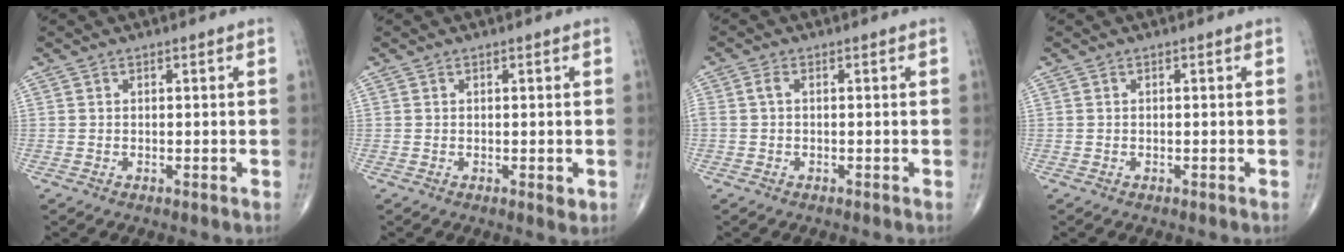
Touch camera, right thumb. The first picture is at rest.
{"total": 1.3, "force": [0.1, 0.6, 1.1], "torque": [-0.015, -0.005, 0.001]}
{"total": 1.5, "force": [0.1, 0.8, 1.3], "torque": [-0.031, 0.003, -0.001]}
{"total": 0.0}